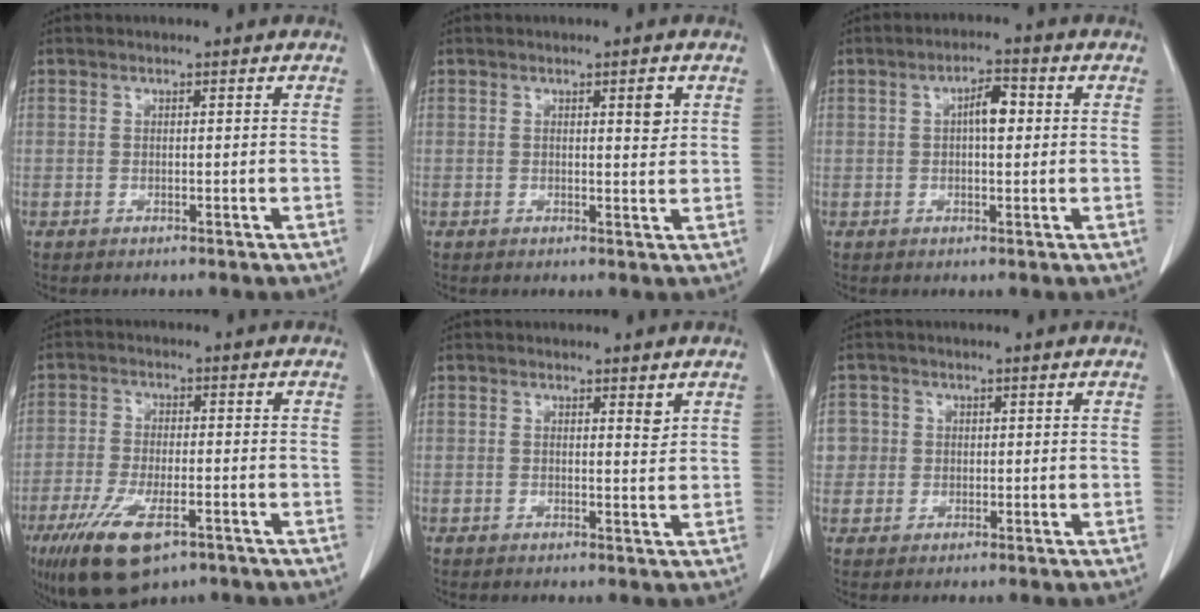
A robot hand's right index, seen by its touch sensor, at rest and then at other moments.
{"total": 2.3, "force": [0.9, 0.5, 2.0], "torque": [-0.030, -0.004, 0.013]}
{"total": 4.0, "force": [0.6, 1.4, 3.7], "torque": [-0.063, 0.011, 0.008]}
{"total": 11.3, "force": [-6.6, 3.8, 8.3], "torque": [-0.157, -0.022, -0.110]}
{"total": 1.5, "force": [0.9, 0.3, 1.1], "torque": [-0.019, -0.007, 0.014]}
{"total": 3.7, "force": [0.5, 3.7, 0.0], "torque": [0.013, 0.010, 0.009]}